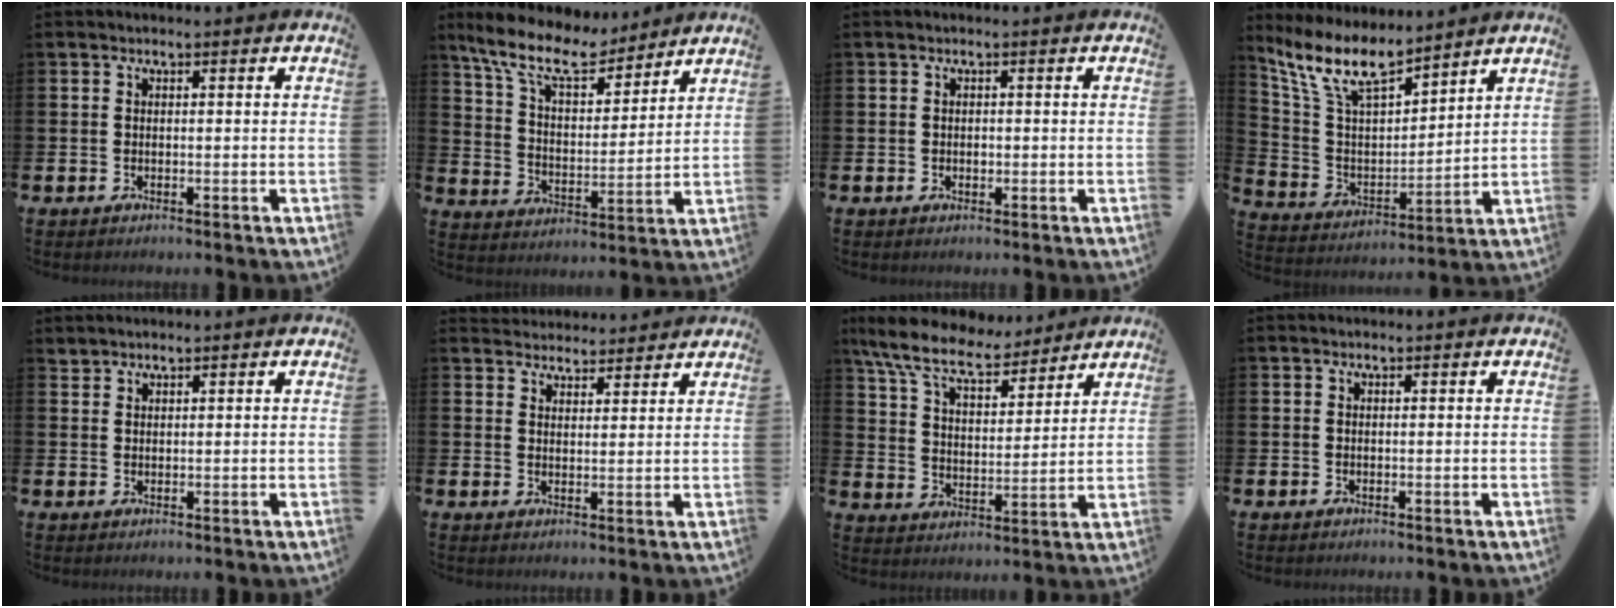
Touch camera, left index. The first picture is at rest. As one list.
[{"total": 10.9, "force": [9.4, 3.2, 4.4], "torque": [-0.123, -0.050, 0.166]}, {"total": 0.6, "force": [0.0, 0.6, 0.2], "torque": [-0.006, 0.005, -0.002]}, {"total": 10.1, "force": [8.4, 2.8, 4.8], "torque": [-0.136, -0.043, 0.150]}, {"total": 1.4, "force": [1.3, 0.3, -0.1], "torque": [0.000, 0.001, 0.026]}, {"total": 3.6, "force": [3.5, 0.9, -0.4], "torque": [-0.002, -0.017, 0.065]}, {"total": 10.0, "force": [8.7, 2.8, 3.9], "torque": [-0.119, -0.041, 0.158]}, {"total": 0.0}]